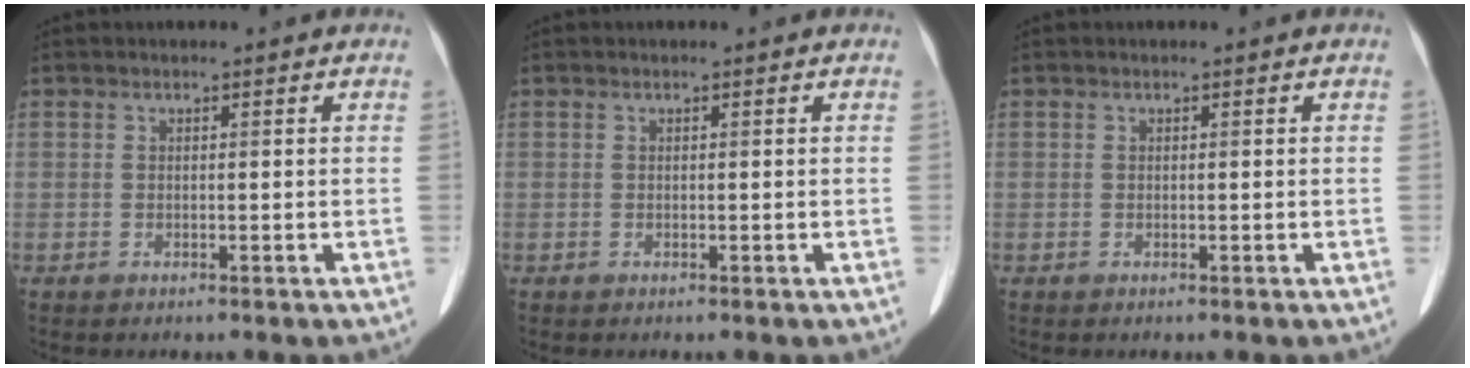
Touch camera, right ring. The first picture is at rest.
{"total": 0.0}
{"total": 0.0}